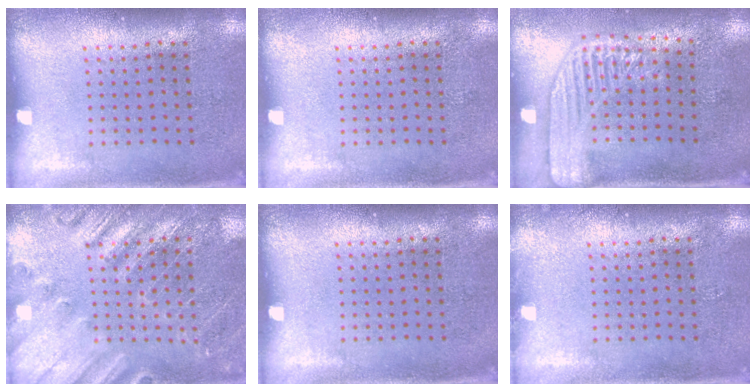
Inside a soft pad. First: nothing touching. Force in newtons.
{"total": 0.0}
{"total": 2.2, "press": 1.9, "slide": 1.2}
{"total": 2.4, "press": 2.4, "slide": 0.3}
{"total": 0.0}
{"total": 0.6, "press": 0.6, "slide": 0.1}